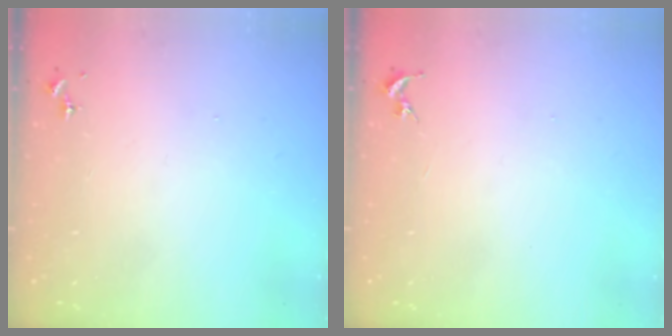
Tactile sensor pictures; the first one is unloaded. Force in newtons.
{"total": 0.0}